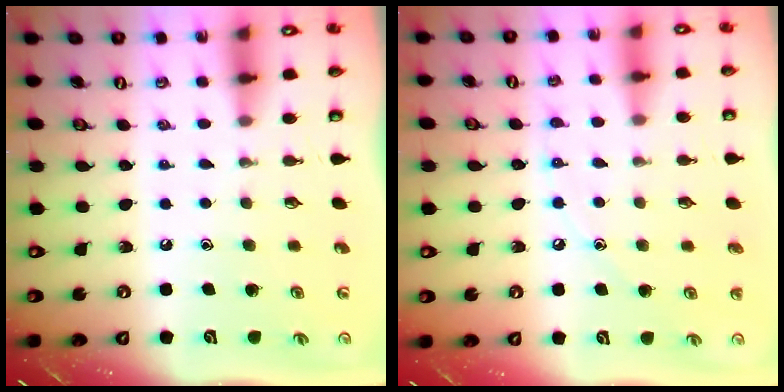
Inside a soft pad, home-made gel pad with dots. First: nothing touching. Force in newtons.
{"total": 6.3, "press": 6.2, "slide": 0.7}